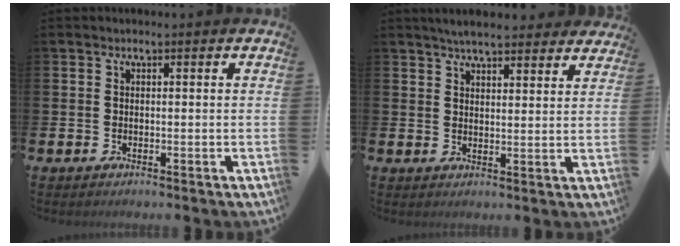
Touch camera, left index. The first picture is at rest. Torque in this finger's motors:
{"motor_torque": [1.04, -1.09, 0.50, 0.05]}